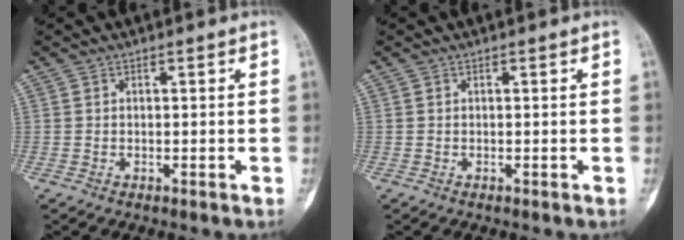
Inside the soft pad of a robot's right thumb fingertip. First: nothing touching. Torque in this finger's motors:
{"motor_torque": [0.55, 0.50, 0.06, -0.08, 0.03]}